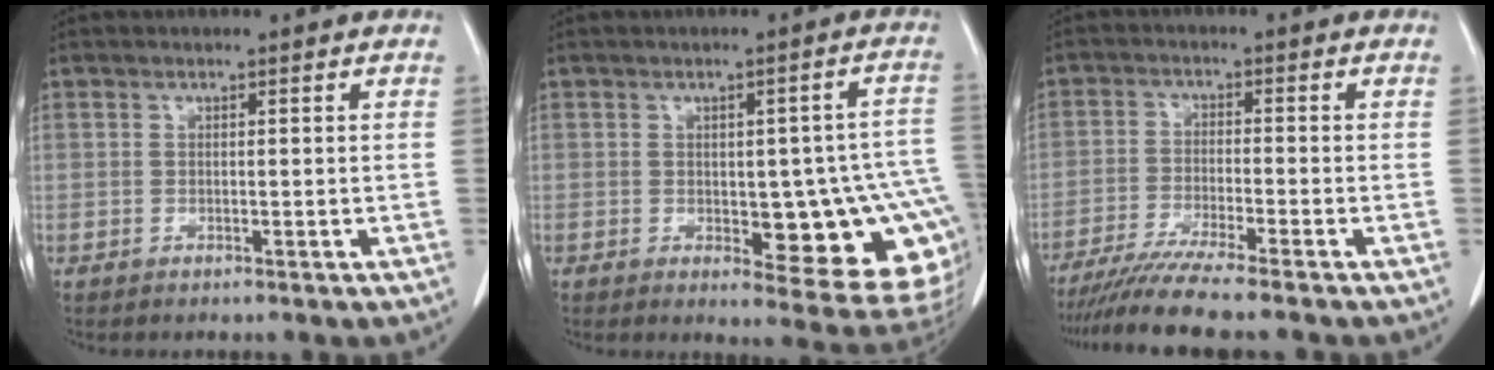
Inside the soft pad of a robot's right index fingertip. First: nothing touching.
{"total": 15.7, "force": [-2.5, 5.2, 14.6], "torque": [-0.107, 0.018, -0.011]}
{"total": 8.8, "force": [-7.5, -1.2, 4.5], "torque": [-0.066, -0.028, -0.126]}